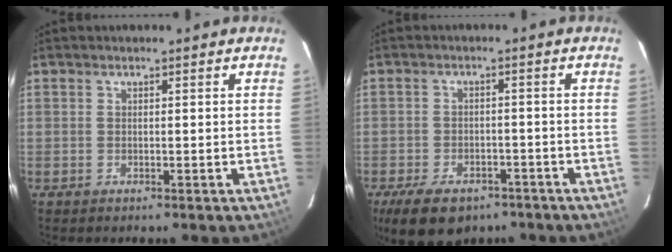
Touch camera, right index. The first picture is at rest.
{"total": 11.1, "force": [-7.5, 6.1, 5.5], "torque": [-0.129, -0.008, -0.112]}